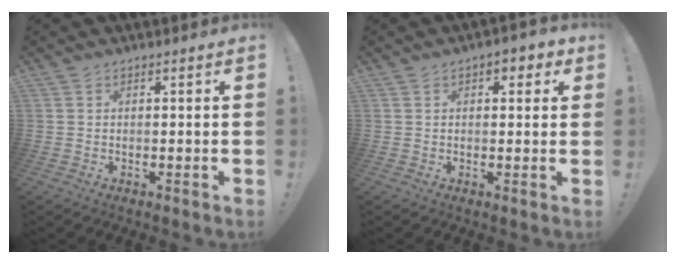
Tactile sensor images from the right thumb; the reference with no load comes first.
{"total": 3.6, "force": [1.4, 2.1, 2.6], "torque": [-0.028, 0.000, 0.019]}